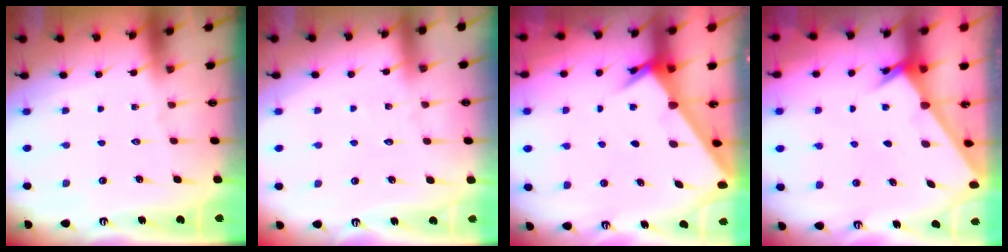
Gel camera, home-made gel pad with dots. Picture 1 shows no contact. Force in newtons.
{"total": 2.7, "press": 2.7, "slide": 0.3}
{"total": 3.9, "press": 3.9, "slide": 0.4}
{"total": 2.2, "press": 2.2, "slide": 0.2}